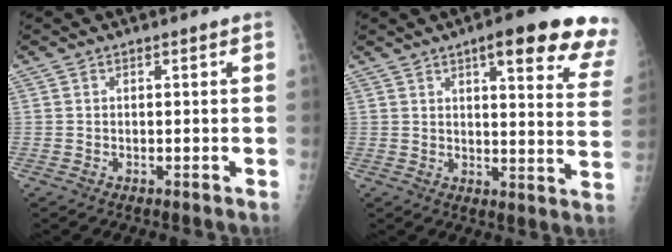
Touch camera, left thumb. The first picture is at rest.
{"total": 18.8, "force": [11.8, 4.1, 14.1], "torque": [-0.151, -0.037, 0.130]}